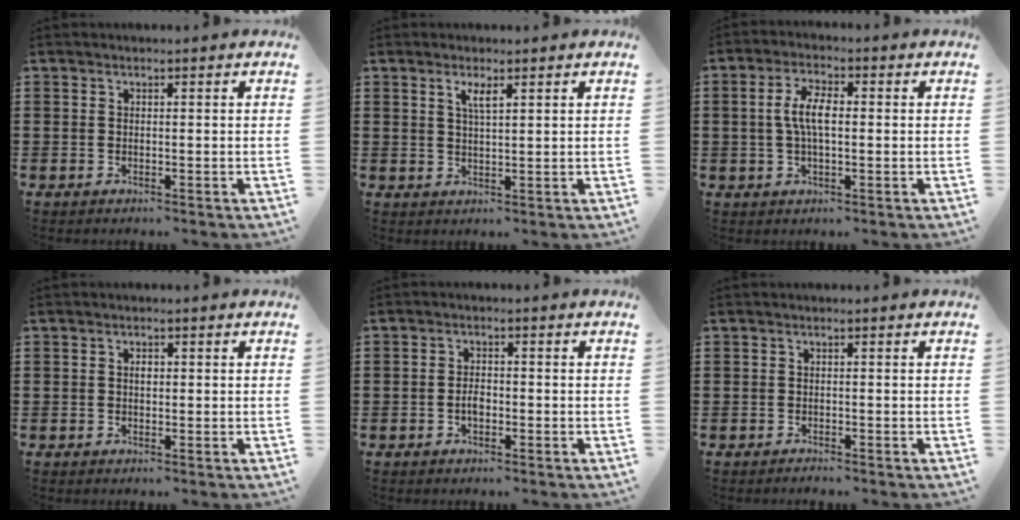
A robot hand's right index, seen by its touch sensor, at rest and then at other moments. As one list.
[{"total": 2.5, "force": [1.4, 0.6, 1.9], "torque": [-0.041, 0.003, 0.024]}, {"total": 5.6, "force": [0.0, 2.2, 5.2], "torque": [-0.111, 0.003, -0.006]}, {"total": 1.2, "force": [0.2, 0.7, 1.0], "torque": [-0.021, 0.004, 0.003]}, {"total": 2.0, "force": [-0.6, 1.0, 1.6], "torque": [-0.032, 0.000, -0.010]}, {"total": 0.6, "force": [-0.6, 0.1, 0.0], "torque": [-0.001, 0.001, -0.014]}]